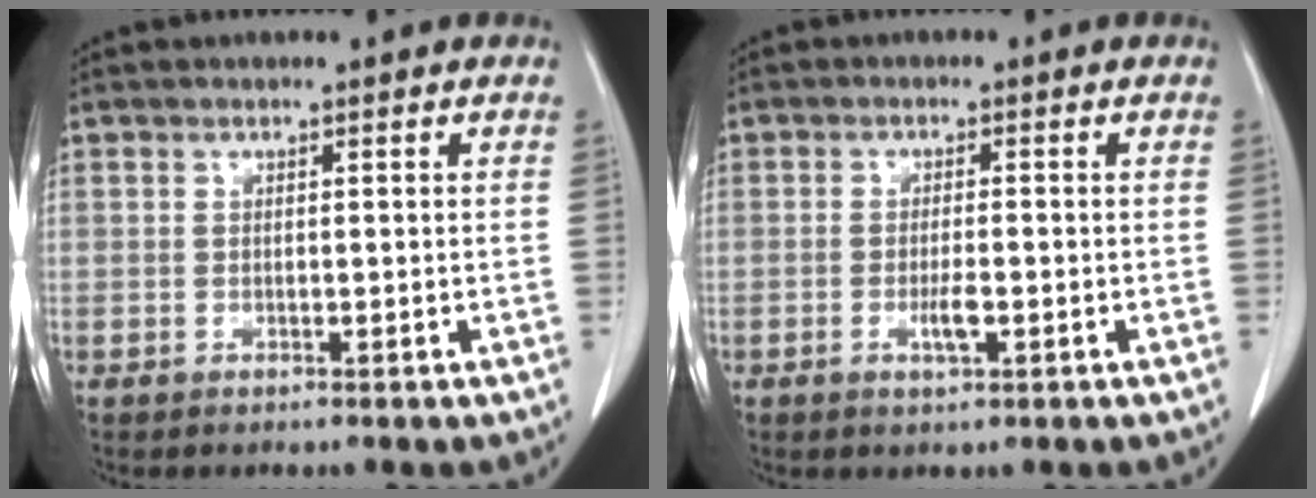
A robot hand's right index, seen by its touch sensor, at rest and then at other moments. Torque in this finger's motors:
{"motor_torque": [0.72, -0.19, 0.33, 0.04]}